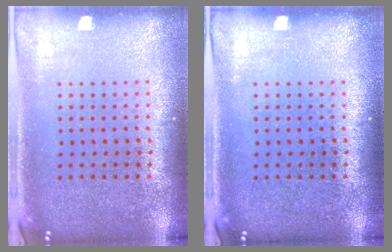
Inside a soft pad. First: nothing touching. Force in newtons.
{"total": 0.0}